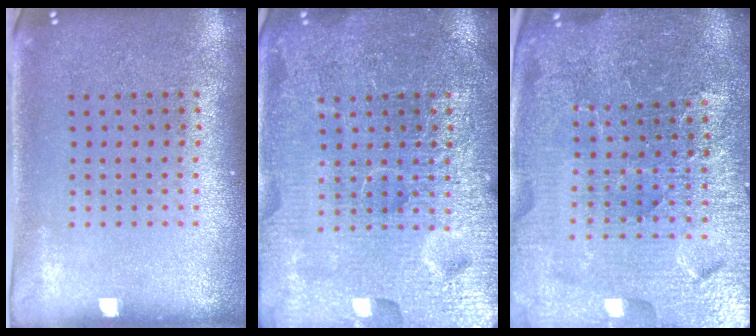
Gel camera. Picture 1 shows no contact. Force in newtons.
{"total": 6.9, "press": 6.9, "slide": 0.9}
{"total": 5.5, "press": 5.1, "slide": 2.3}